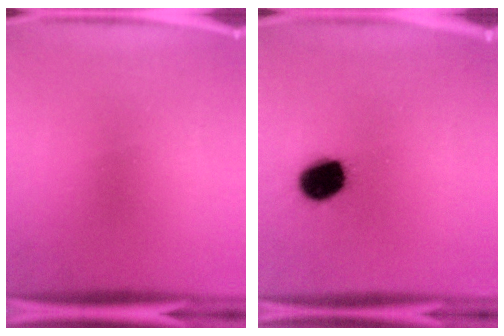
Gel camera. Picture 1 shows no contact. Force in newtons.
{"total": 10.5}